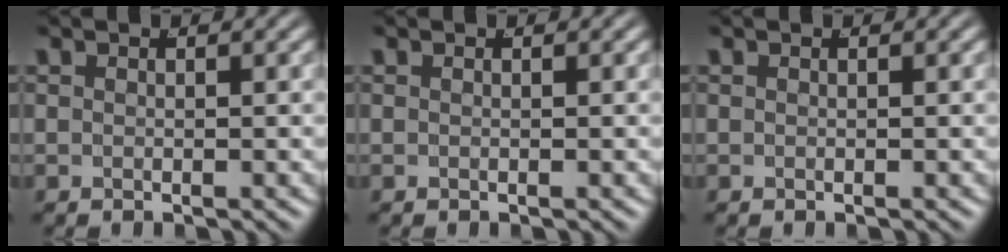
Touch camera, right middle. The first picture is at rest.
{"total": 0.0}
{"total": 0.0}